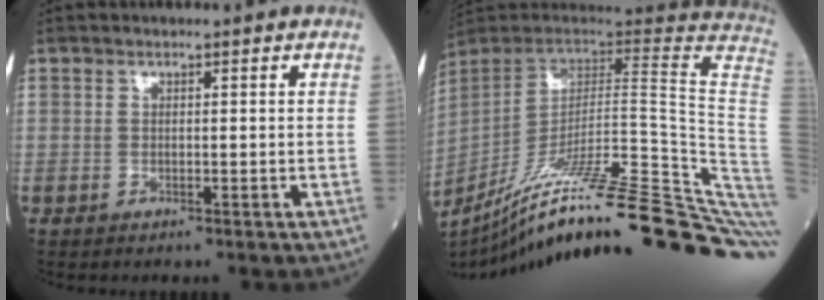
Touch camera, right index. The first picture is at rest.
{"total": 38.1, "force": [-27.4, 0.3, 26.4], "torque": [-0.237, -0.048, -0.387]}